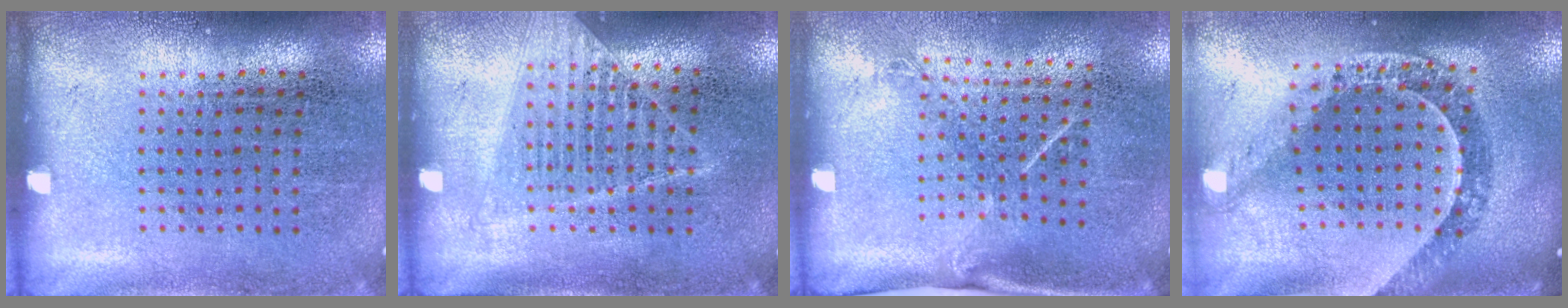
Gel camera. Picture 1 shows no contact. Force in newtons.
{"total": 1.1, "press": 1.1, "slide": 0.2}
{"total": 1.5, "press": 1.0, "slide": 1.1}
{"total": 1.4, "press": 1.4, "slide": 0.4}